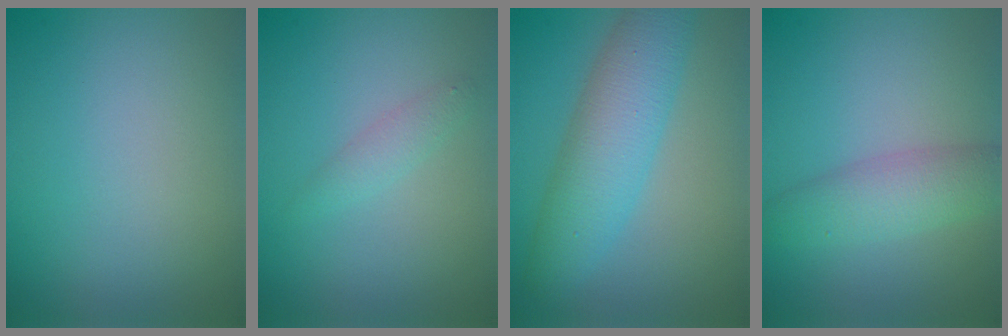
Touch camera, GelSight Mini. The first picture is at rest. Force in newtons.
{"total": 1.4, "press": 1.4, "slide": 0.0}
{"total": 6.2, "press": 6.2, "slide": 0.2}
{"total": 3.5, "press": 3.5, "slide": 0.1}